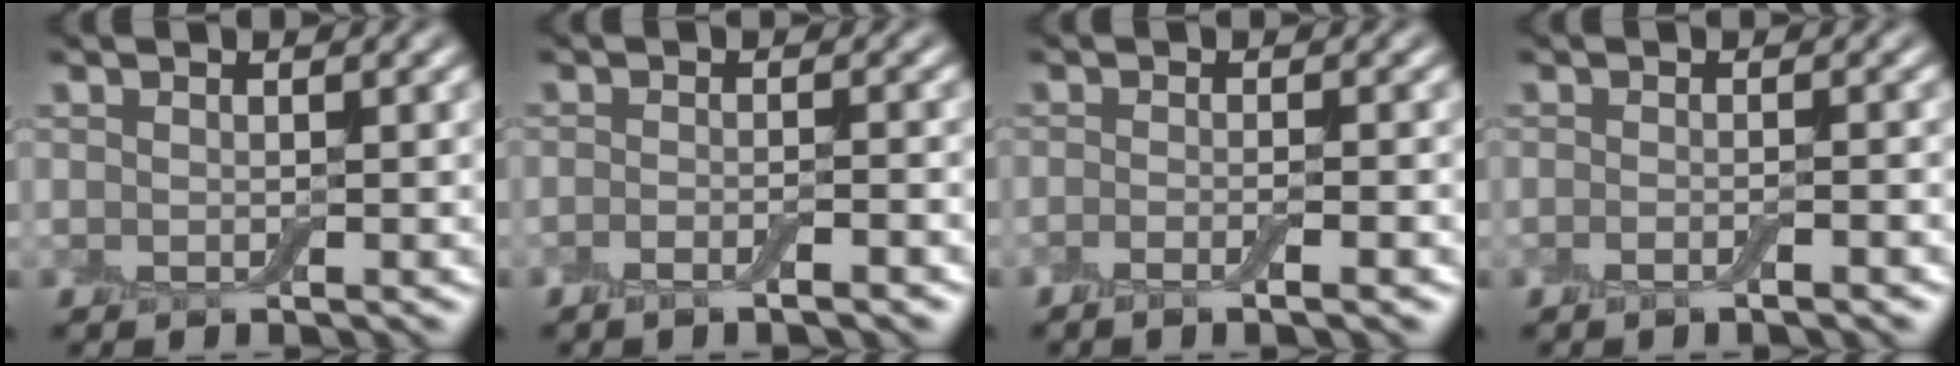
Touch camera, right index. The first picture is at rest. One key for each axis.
{"total": 2.2, "fx": -1.3, "fy": 0.4, "fz": 1.8, "tx": -0.027, "ty": 0.001, "tz": -0.026}
{"total": 2.6, "fx": -1.3, "fy": 0.6, "fz": 2.2, "tx": -0.025, "ty": 0.000, "tz": -0.025}
{"total": 1.6, "fx": -0.8, "fy": 0.4, "fz": 1.3, "tx": -0.016, "ty": -0.002, "tz": -0.018}